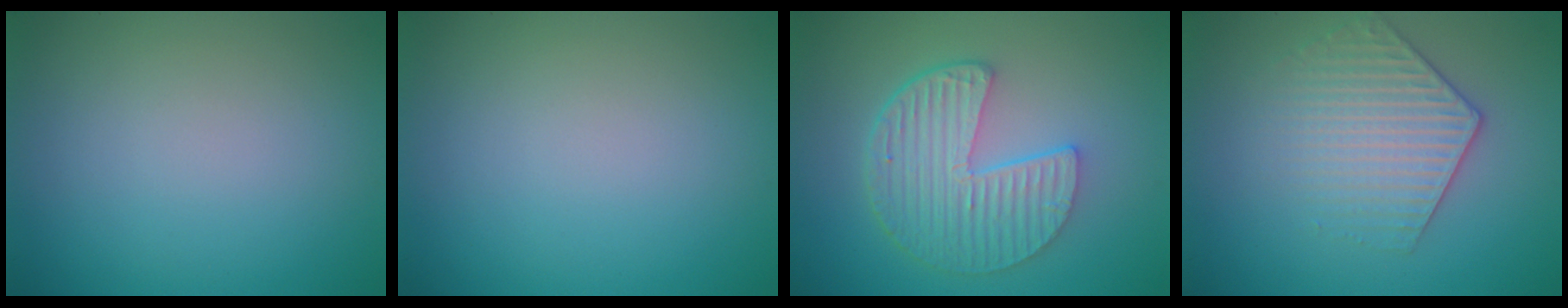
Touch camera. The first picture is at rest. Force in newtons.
{"total": 0.0}
{"total": 6.1, "press": 4.4, "slide": 4.2}
{"total": 3.5, "press": 3.3, "slide": 1.2}